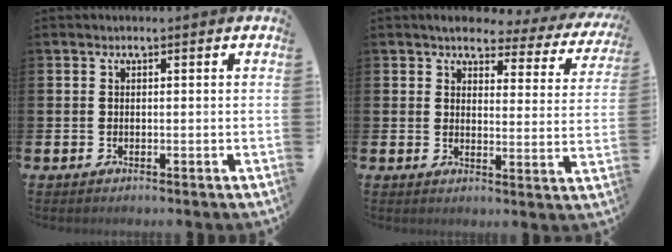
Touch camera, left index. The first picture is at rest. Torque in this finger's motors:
{"motor_torque": [0.99, -1.14, 0.24, 0.01]}